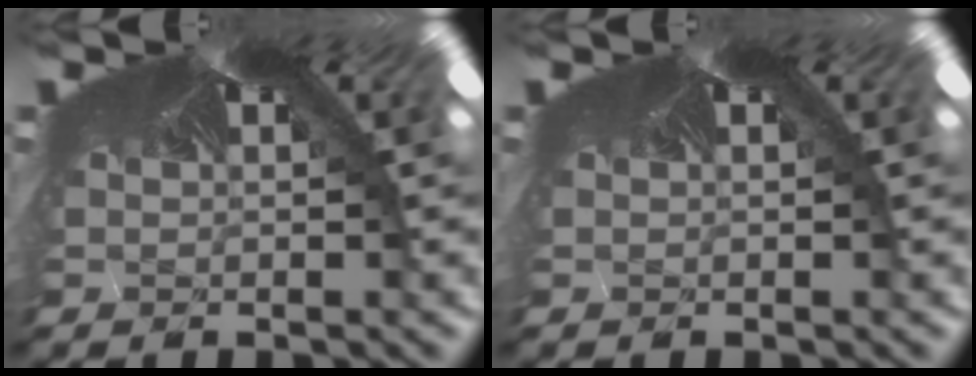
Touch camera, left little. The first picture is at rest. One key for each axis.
{"total": 0.0}